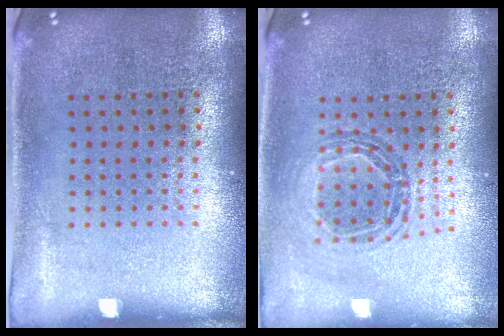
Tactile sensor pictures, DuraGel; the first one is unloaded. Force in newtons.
{"total": 0.9, "press": 0.9, "slide": 0.2}